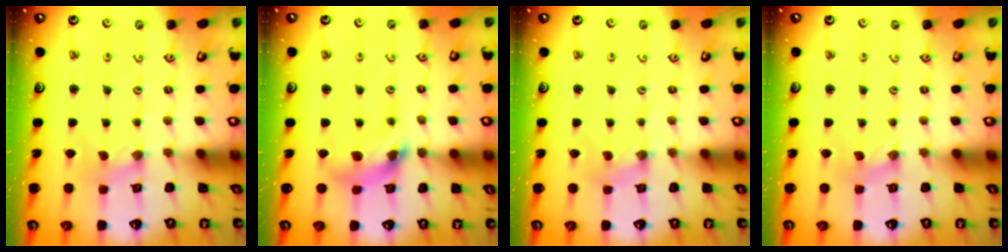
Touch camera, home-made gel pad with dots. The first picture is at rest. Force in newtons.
{"total": 10.0, "press": 9.9, "slide": 1.2}
{"total": 0.8, "press": 0.8, "slide": 0.2}
{"total": 0.0}